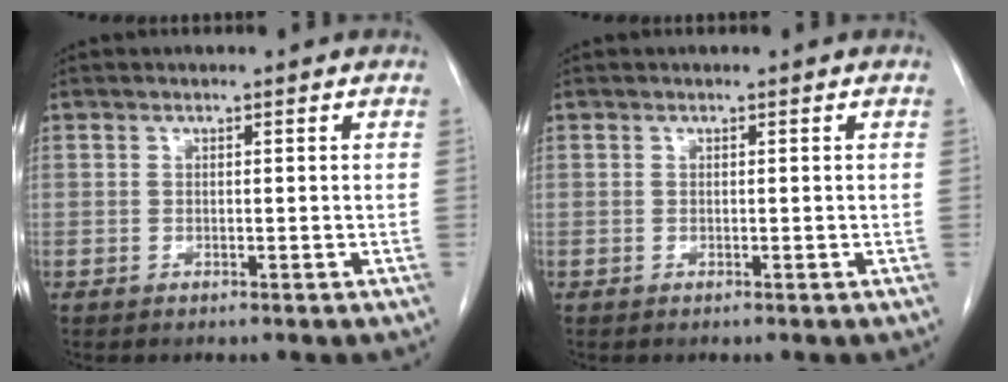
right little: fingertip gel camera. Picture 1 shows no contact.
{"total": 0.0}